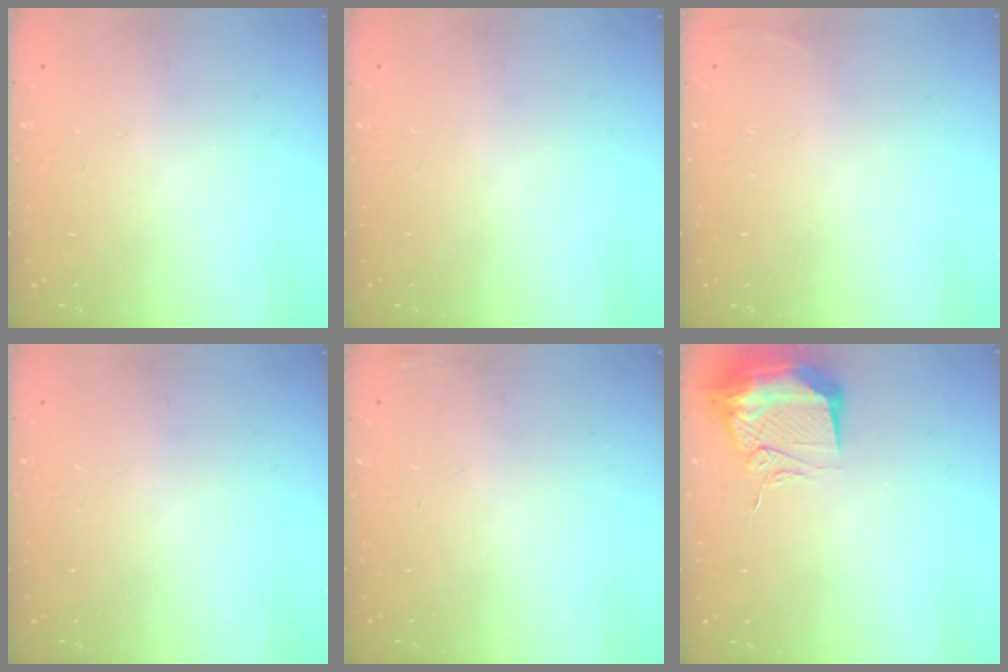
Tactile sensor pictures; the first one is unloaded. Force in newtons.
{"total": 0.0}
{"total": 2.7, "press": 2.6, "slide": 1.0}
{"total": 0.0}
{"total": 3.9, "press": 3.6, "slide": 1.5}
{"total": 13.6, "press": 13.3, "slide": 2.8}